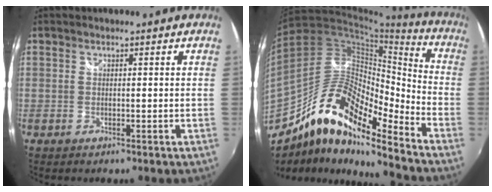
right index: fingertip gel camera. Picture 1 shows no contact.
{"total": 17.0, "force": [-11.9, 4.3, 11.3], "torque": [-0.203, 0.003, -0.237]}